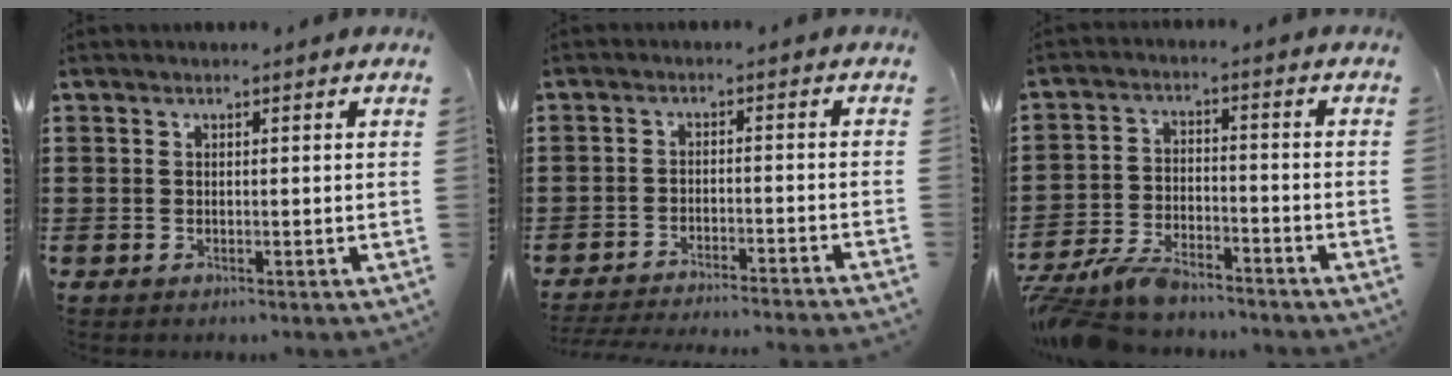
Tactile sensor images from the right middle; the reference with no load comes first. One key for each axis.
{"total": 3.5, "fx": -3.4, "fy": -0.5, "fz": 0.6, "tx": -0.011, "ty": -0.004, "tz": -0.071}
{"total": 6.6, "fx": -6.1, "fy": 1.4, "fz": 2.1, "tx": -0.057, "ty": 0.003, "tz": -0.121}